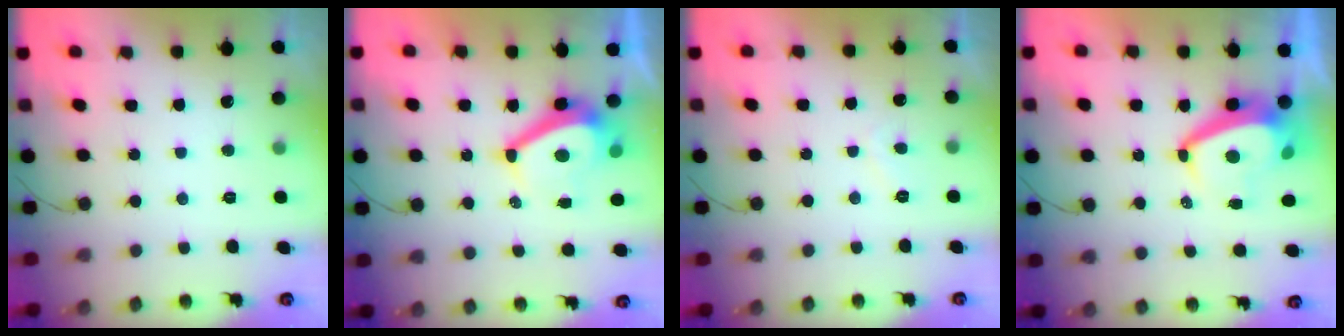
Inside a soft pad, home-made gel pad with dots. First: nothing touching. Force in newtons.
{"total": 8.5, "press": 8.4, "slide": 1.0}
{"total": 0.9, "press": 0.7, "slide": 0.6}
{"total": 7.3, "press": 7.2, "slide": 1.0}